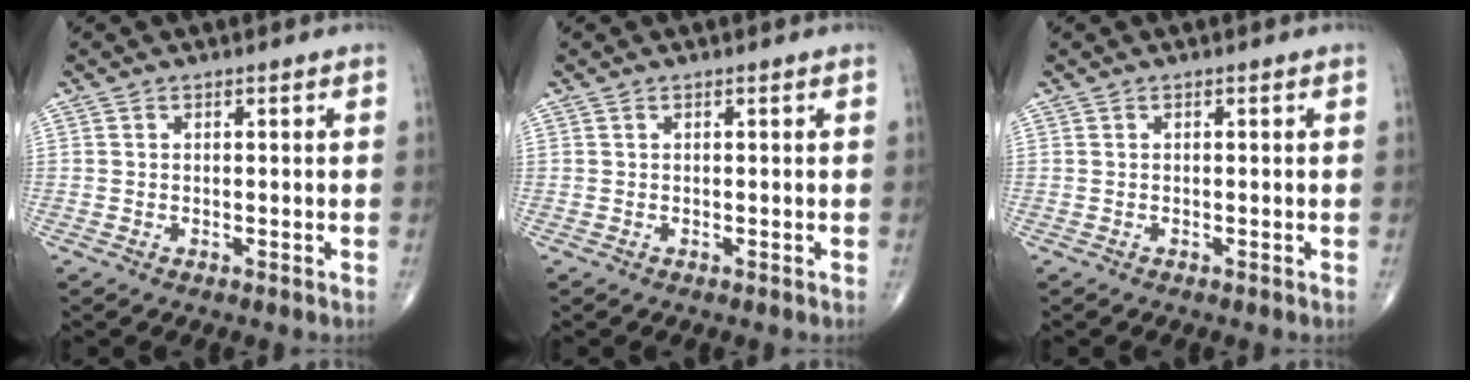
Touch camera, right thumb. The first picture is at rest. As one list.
[{"total": 0.0}, {"total": 0.0}]